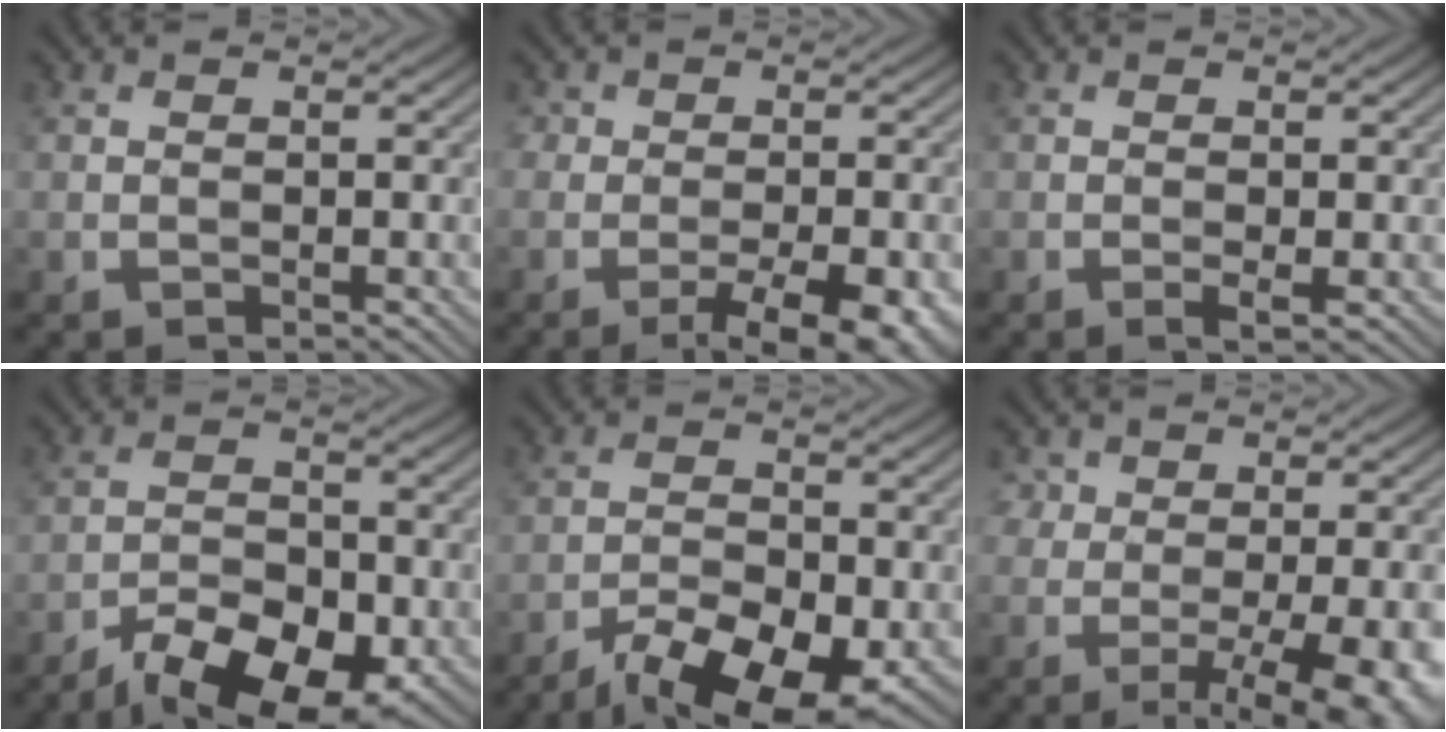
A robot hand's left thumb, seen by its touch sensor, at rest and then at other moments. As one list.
[{"total": 9.0, "force": [-4.1, 4.4, 6.7], "torque": [-0.072, 0.011, -0.058]}, {"total": 1.2, "force": [-0.4, 0.1, 1.1], "torque": [-0.023, -0.004, -0.008]}, {"total": 10.6, "force": [-7.2, 4.8, 6.1], "torque": [-0.092, -0.009, -0.117]}, {"total": 10.2, "force": [-6.7, 3.8, 6.6], "torque": [-0.107, -0.016, -0.106]}, {"total": 11.4, "force": [-3.0, 5.8, 9.4], "torque": [-0.124, -0.003, -0.038]}]